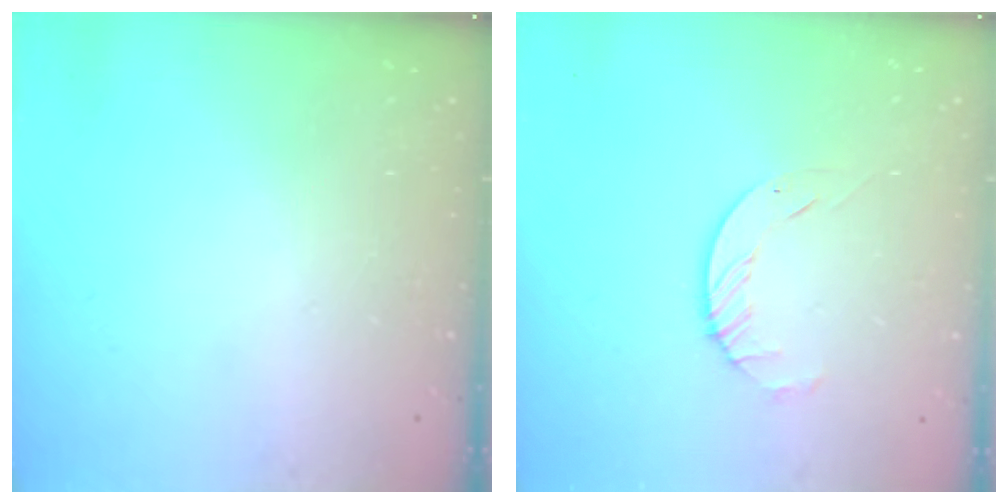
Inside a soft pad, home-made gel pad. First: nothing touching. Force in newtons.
{"total": 3.5, "press": 3.5, "slide": 0.4}